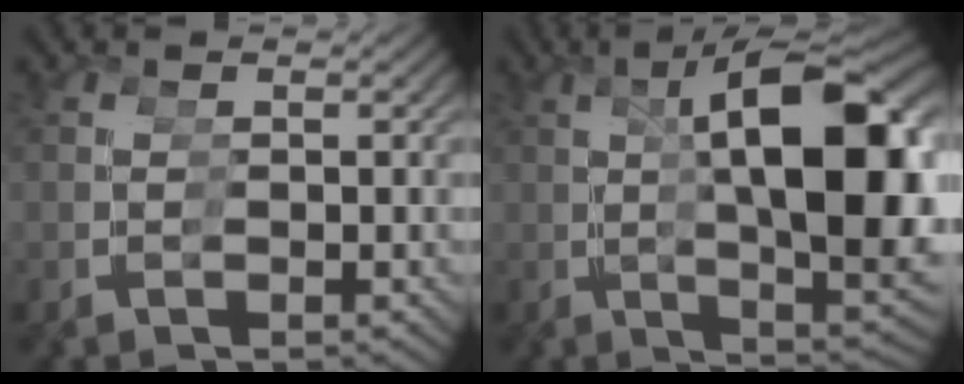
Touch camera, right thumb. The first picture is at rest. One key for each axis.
{"total": 15.7, "fx": 1.0, "fy": 5.4, "fz": 14.7, "tx": -0.187, "ty": 0.011, "tz": 0.020}